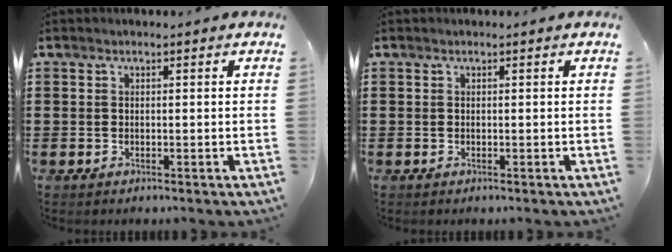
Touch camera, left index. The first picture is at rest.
{"total": 0.0}